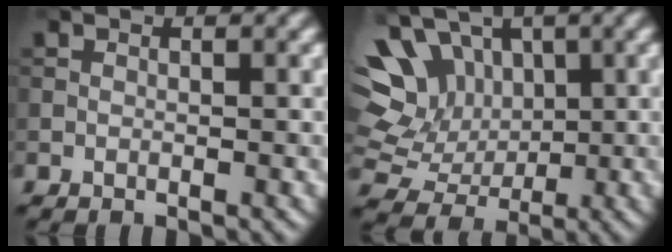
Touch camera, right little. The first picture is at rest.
{"total": 10.0, "force": [2.8, 8.3, 4.8], "torque": [-0.111, 0.028, 0.028]}